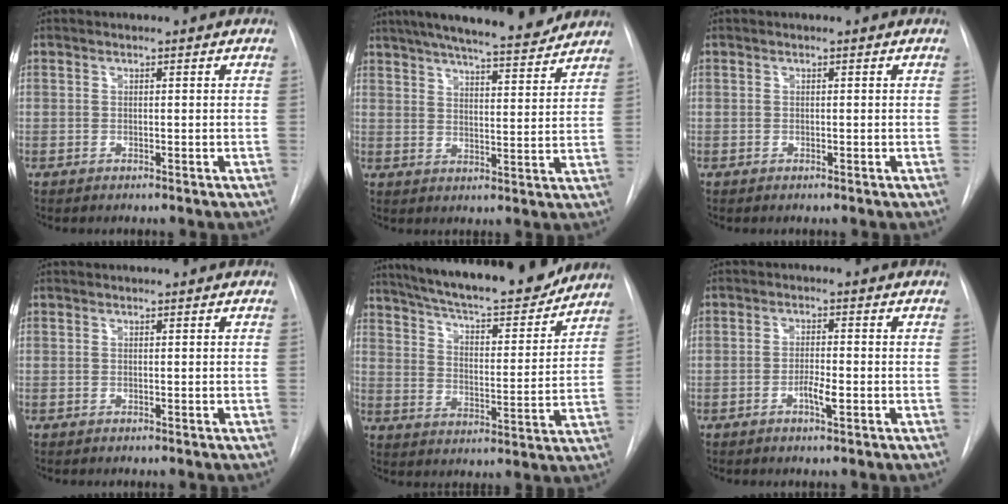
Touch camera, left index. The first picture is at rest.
{"total": 18.5, "force": [16.1, 2.3, 8.8], "torque": [-0.145, 0.016, 0.224]}
{"total": 0.0}
{"total": 0.0}
{"total": 21.5, "force": [19.0, 3.4, 9.4], "torque": [-0.158, -0.007, 0.273]}
{"total": 2.9, "force": [-1.1, 0.4, 2.7], "torque": [-0.045, 0.001, -0.020]}